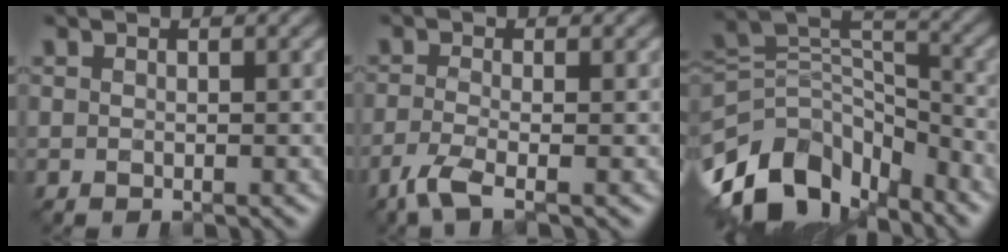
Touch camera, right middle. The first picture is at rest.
{"total": 3.1, "force": [-1.9, 0.7, 2.3], "torque": [-0.052, -0.011, -0.051]}
{"total": 11.8, "force": [-7.1, 6.8, 6.5], "torque": [-0.137, 0.015, -0.134]}